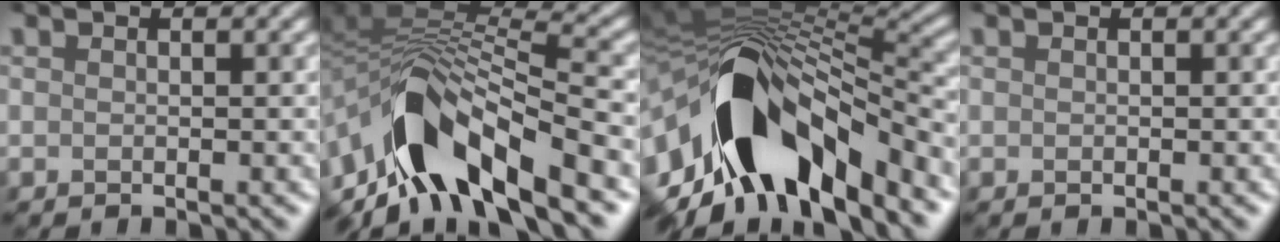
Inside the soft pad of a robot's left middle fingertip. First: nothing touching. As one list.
[{"total": 11.2, "force": [-3.9, 5.1, 9.2], "torque": [-0.169, 0.009, -0.070]}, {"total": 14.6, "force": [-6.2, 7.3, 11.1], "torque": [-0.200, 0.013, -0.099]}, {"total": 0.0}]